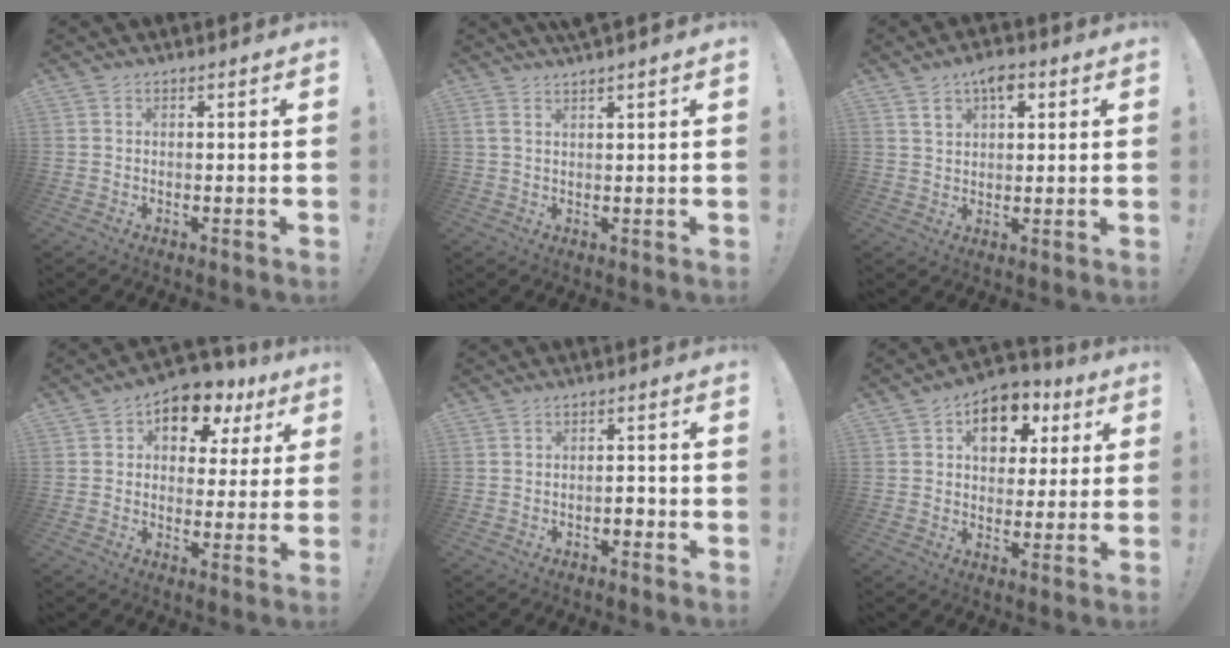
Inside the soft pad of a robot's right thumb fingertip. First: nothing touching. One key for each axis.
{"total": 2.8, "fx": 2.1, "fy": -0.3, "fz": 1.8, "tx": -0.045, "ty": -0.003, "tz": 0.036}
{"total": 6.8, "fx": 3.4, "fy": 4.2, "fz": 4.1, "tx": -0.063, "ty": -0.005, "tz": 0.061}
{"total": 9.5, "fx": 5.0, "fy": 6.6, "fz": 4.6, "tx": -0.056, "ty": -0.032, "tz": 0.091}
{"total": 2.0, "fx": -1.4, "fy": 0.9, "fz": 1.1, "tx": -0.023, "ty": 0.006, "tz": -0.023}
{"total": 11.5, "fx": 4.0, "fy": 8.7, "fz": 6.4, "tx": -0.077, "ty": -0.009, "tz": 0.071}